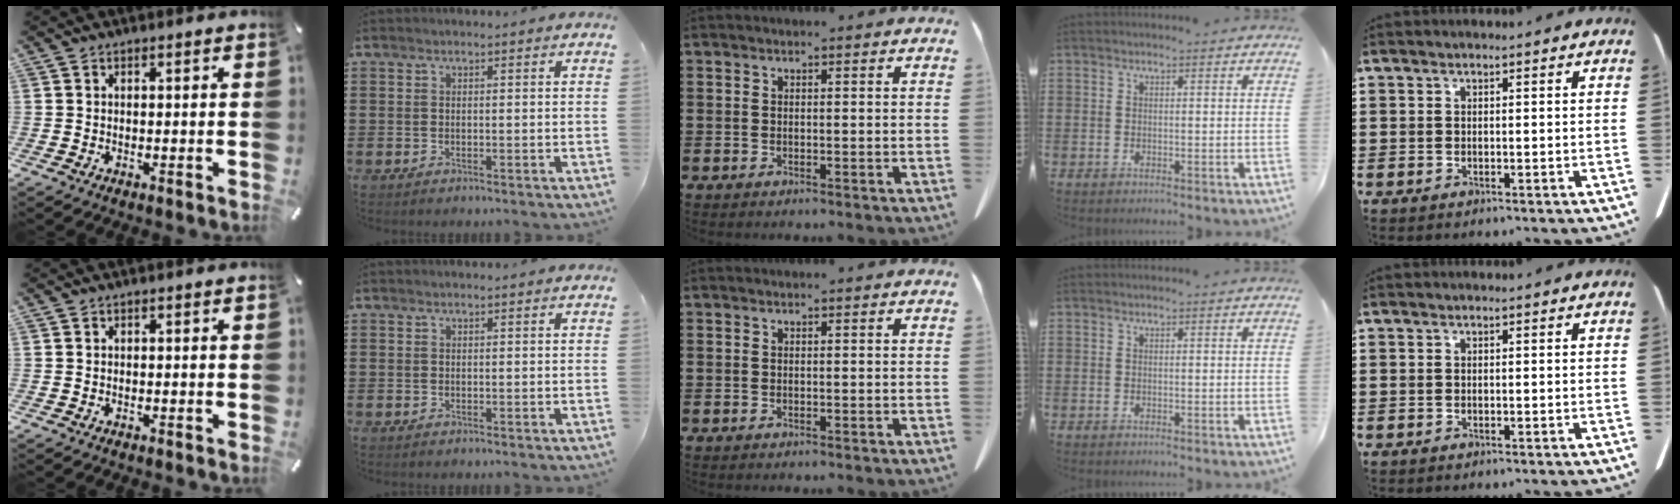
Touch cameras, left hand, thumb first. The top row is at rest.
{}